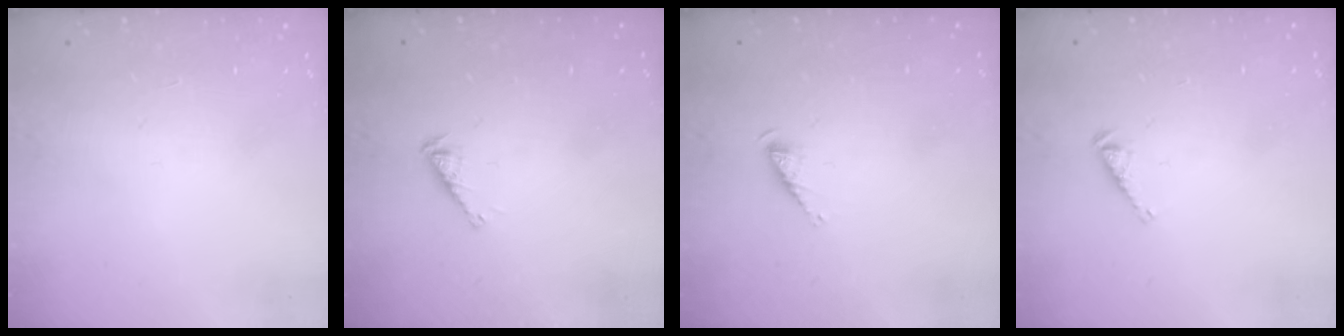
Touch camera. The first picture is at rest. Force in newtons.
{"total": 2.9, "press": 2.8, "slide": 0.5}
{"total": 2.6, "press": 2.6, "slide": 0.4}
{"total": 3.4, "press": 3.4, "slide": 0.4}